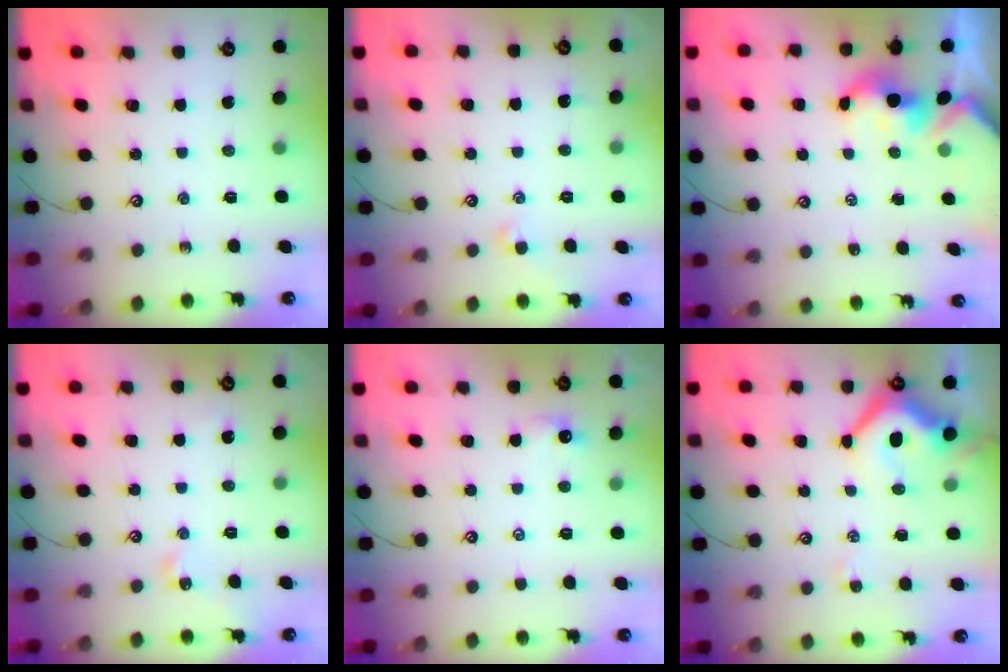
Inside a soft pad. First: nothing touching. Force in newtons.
{"total": 0.7, "press": 0.3, "slide": 0.6}
{"total": 1.6, "press": 1.6, "slide": 0.3}
{"total": 1.9, "press": 1.9, "slide": 0.2}
{"total": 0.7, "press": 0.6, "slide": 0.3}
{"total": 10.1, "press": 10.0, "slide": 1.5}